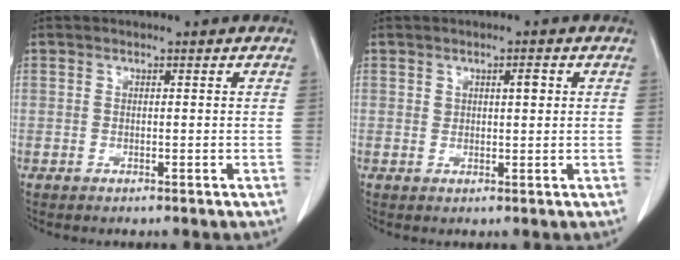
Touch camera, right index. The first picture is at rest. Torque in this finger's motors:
{"motor_torque": [0.04, 0.09, 0.03, 0.00]}